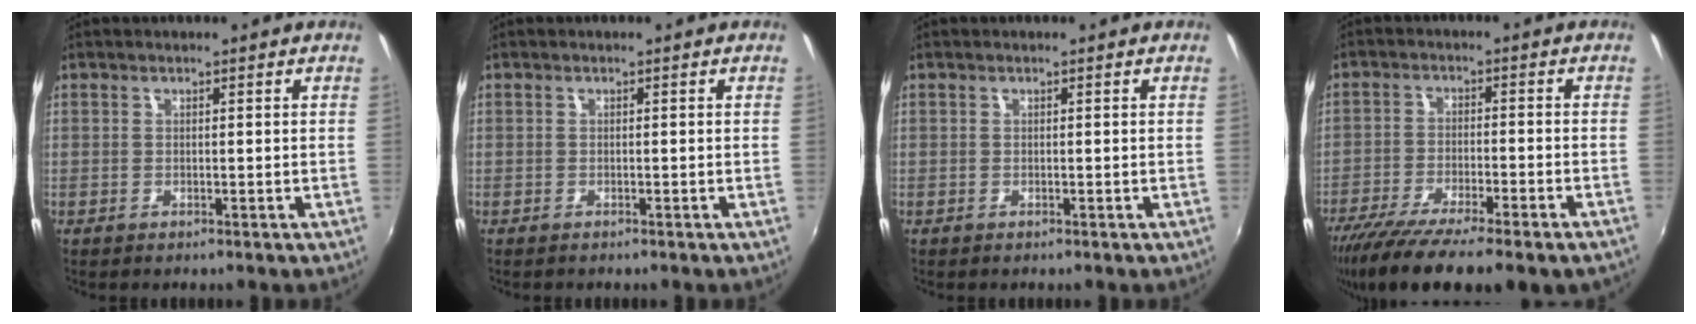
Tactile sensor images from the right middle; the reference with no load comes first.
{"total": 0.6, "force": [-0.5, 0.3, 0.0], "torque": [-0.003, -0.004, -0.010]}
{"total": 0.0}
{"total": 16.0, "force": [-12.4, 2.5, 9.9], "torque": [-0.191, -0.060, -0.198]}